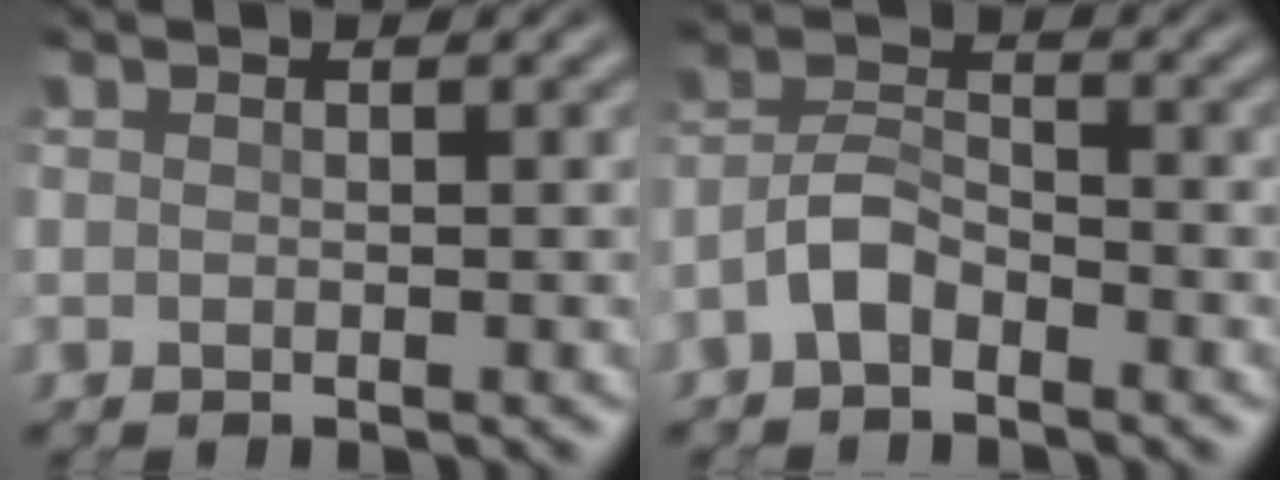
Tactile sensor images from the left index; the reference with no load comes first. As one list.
[{"total": 2.8, "force": [-2.0, 1.2, 1.7], "torque": [-0.036, 0.014, -0.047]}]